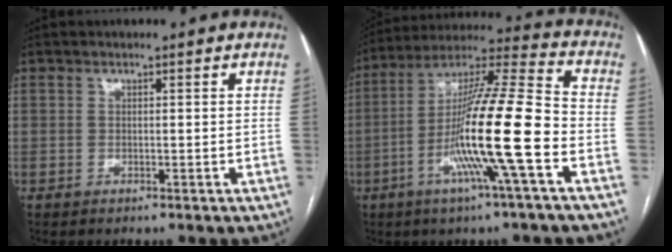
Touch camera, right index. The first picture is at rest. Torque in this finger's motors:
{"motor_torque": [1.77, -0.37, 1.05, 0.21]}